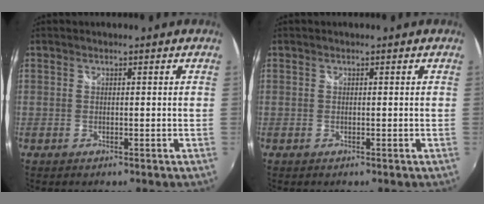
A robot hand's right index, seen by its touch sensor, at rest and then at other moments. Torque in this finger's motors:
{"motor_torque": [-0.02, -0.01, 0.00, 0.01]}